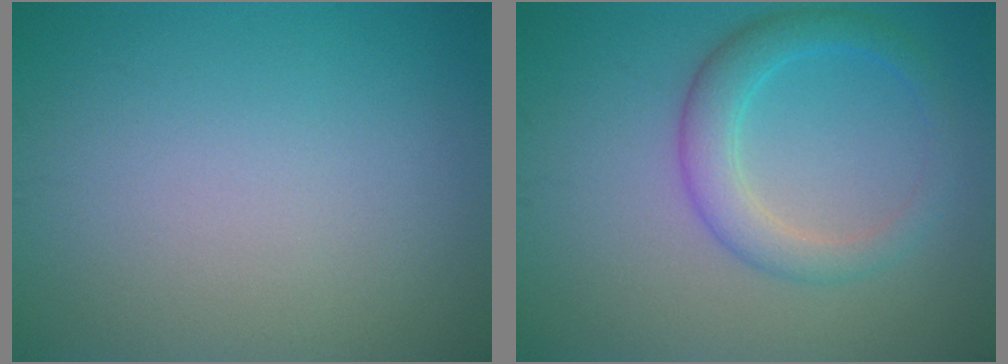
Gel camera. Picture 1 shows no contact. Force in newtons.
{"total": 2.6, "press": 2.6, "slide": 0.2}